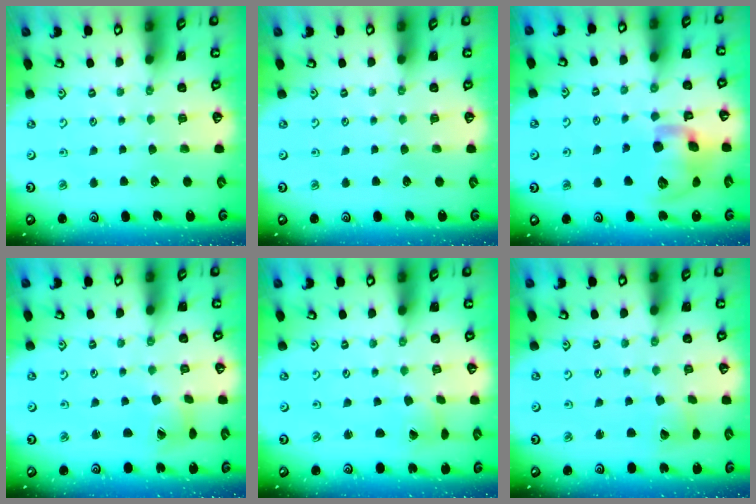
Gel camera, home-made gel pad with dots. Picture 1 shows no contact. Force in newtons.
{"total": 0.0}
{"total": 16.9, "press": 16.7, "slide": 2.6}
{"total": 4.1, "press": 4.1, "slide": 0.5}
{"total": 1.3, "press": 1.2, "slide": 0.2}
{"total": 4.6, "press": 4.5, "slide": 0.5}